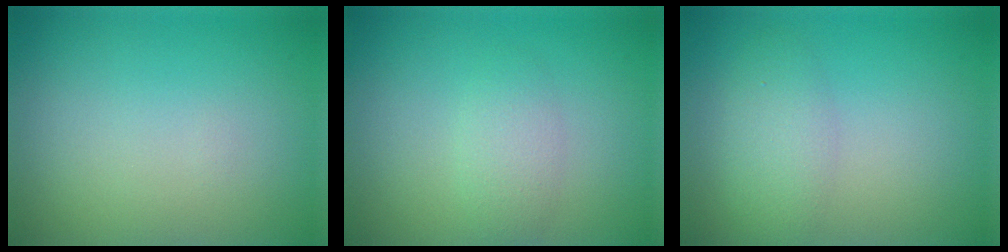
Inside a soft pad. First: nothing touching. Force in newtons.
{"total": 2.0, "press": 2.0, "slide": 0.0}
{"total": 2.6, "press": 2.6, "slide": 0.2}